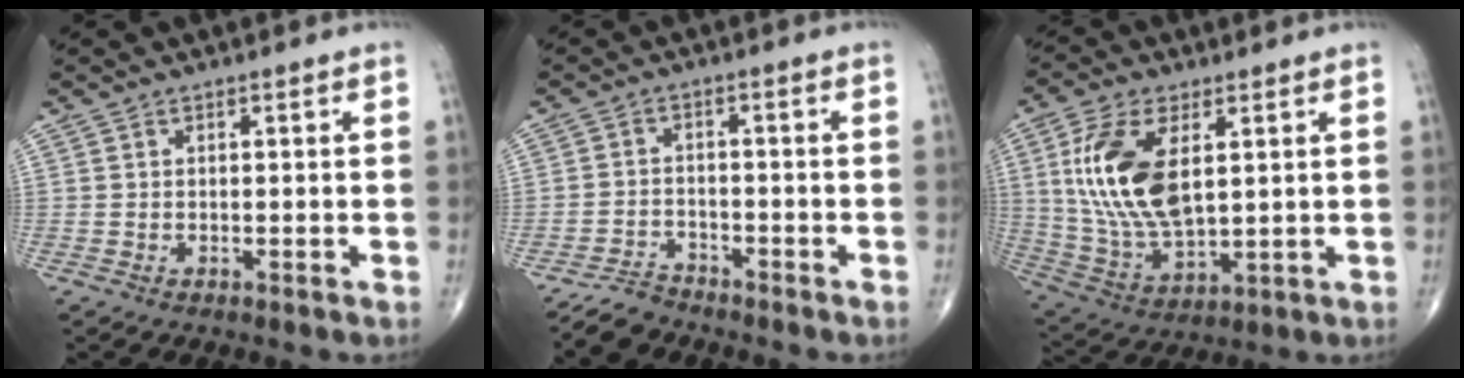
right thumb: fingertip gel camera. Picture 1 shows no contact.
{"total": 3.7, "force": [-3.6, 1.0, -0.2], "torque": [0.001, 0.010, -0.071]}
{"total": 16.6, "force": [4.0, 8.4, 13.8], "torque": [-0.276, -0.016, 0.086]}